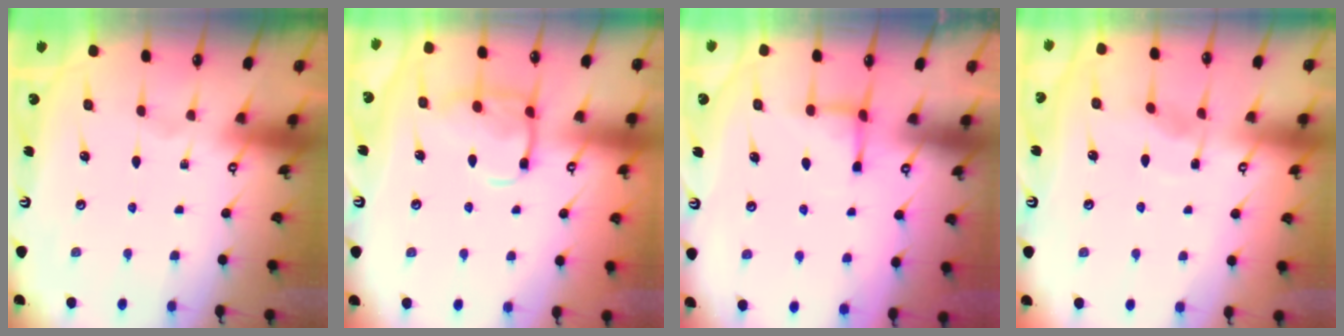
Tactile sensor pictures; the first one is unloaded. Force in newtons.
{"total": 11.7, "press": 11.7, "slide": 0.9}
{"total": 3.7, "press": 3.6, "slide": 0.6}
{"total": 3.7, "press": 3.7, "slide": 0.5}